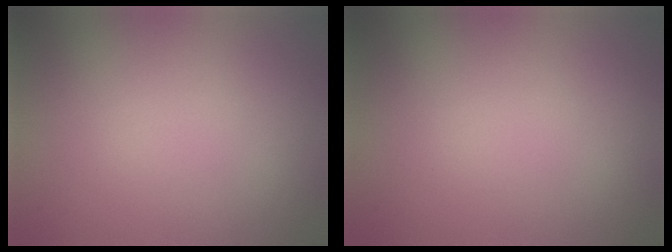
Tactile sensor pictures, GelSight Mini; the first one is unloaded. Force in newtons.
{"total": 0.0}